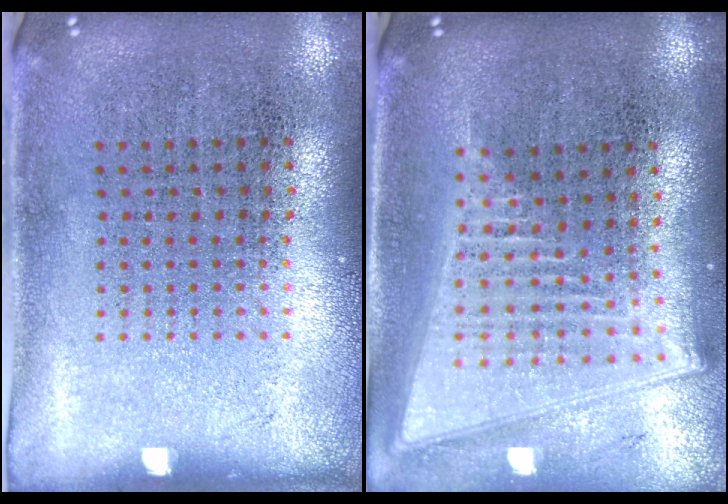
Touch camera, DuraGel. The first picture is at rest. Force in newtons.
{"total": 2.1, "press": 1.7, "slide": 1.1}